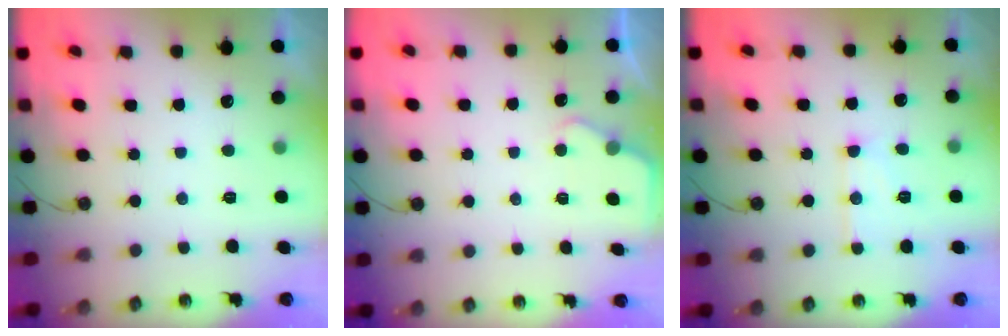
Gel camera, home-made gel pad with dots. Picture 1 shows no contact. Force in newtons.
{"total": 3.6, "press": 3.6, "slide": 0.4}
{"total": 8.9, "press": 8.9, "slide": 0.8}